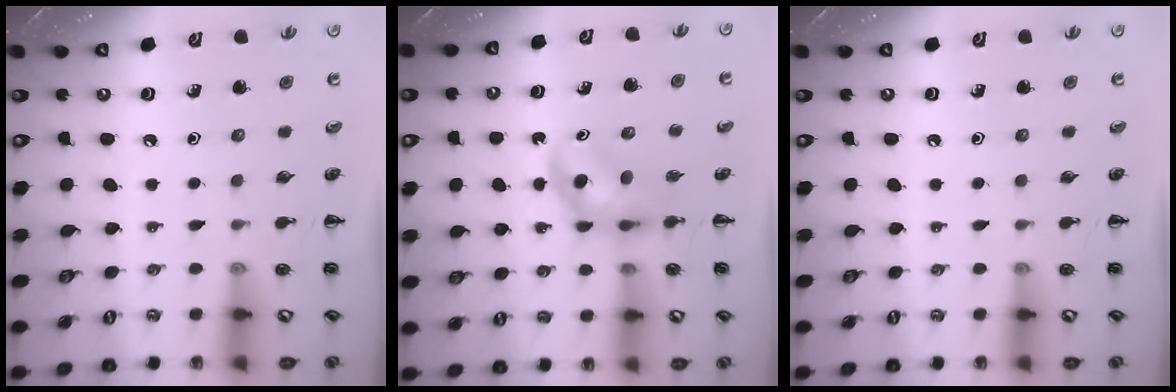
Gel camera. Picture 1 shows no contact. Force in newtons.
{"total": 4.0, "press": 3.9, "slide": 0.9}
{"total": 0.0}